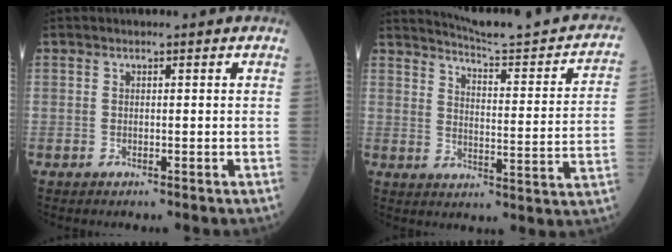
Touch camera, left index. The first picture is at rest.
{"total": 18.4, "force": [16.8, 0.5, 7.4], "torque": [-0.100, -0.060, 0.208]}